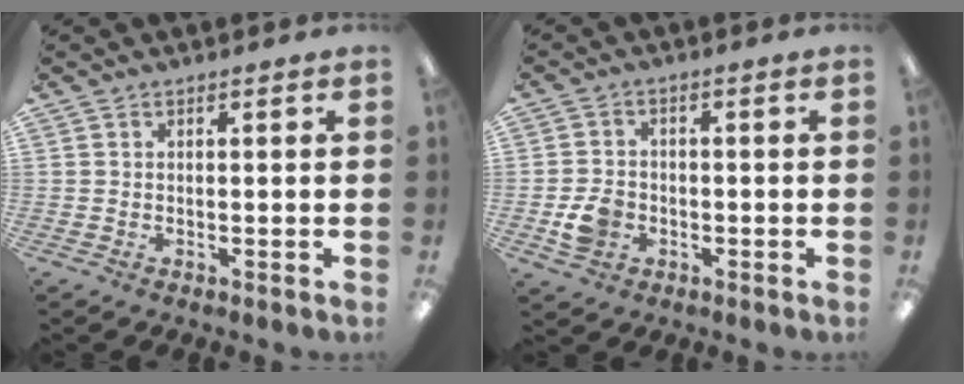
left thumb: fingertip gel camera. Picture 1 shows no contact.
{"total": 5.7, "force": [-1.8, 4.6, 2.8], "torque": [-0.042, 0.001, -0.033]}